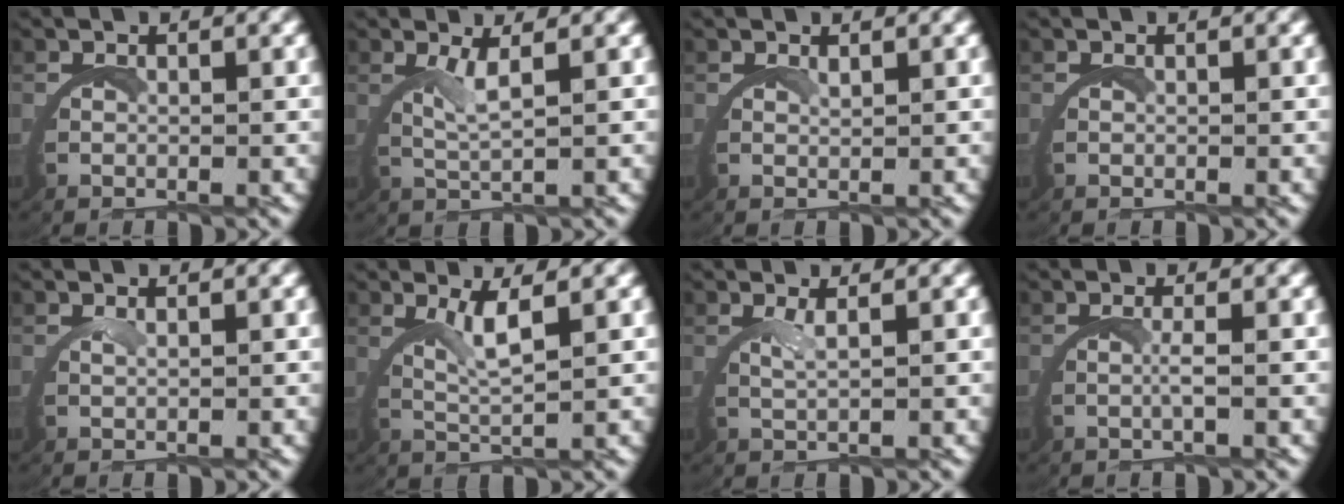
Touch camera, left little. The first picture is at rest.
{"total": 2.3, "force": [1.3, -0.8, 1.7], "torque": [-0.037, -0.008, 0.029]}
{"total": 1.0, "force": [0.9, -0.6, 0.2], "torque": [0.000, -0.002, 0.015]}
{"total": 0.0}
{"total": 0.9, "force": [0.5, -0.8, 0.2], "torque": [-0.002, 0.001, 0.009]}
{"total": 2.8, "force": [1.6, -0.5, 2.2], "torque": [-0.047, -0.008, 0.033]}
{"total": 1.7, "force": [1.0, -1.0, 0.9], "torque": [-0.017, -0.004, 0.021]}
{"total": 1.2, "force": [0.1, -0.6, 1.1], "torque": [-0.027, -0.004, 0.001]}